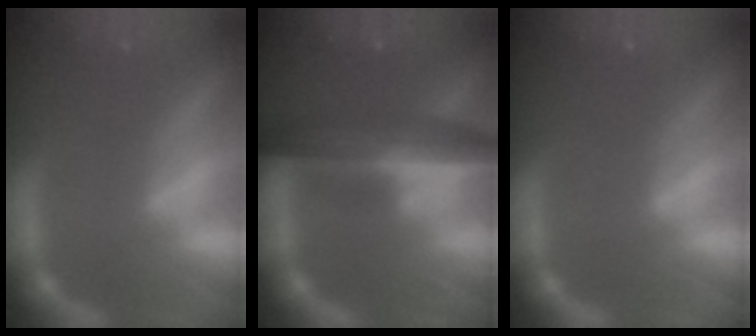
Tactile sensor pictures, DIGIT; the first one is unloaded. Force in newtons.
{"total": 8.0}
{"total": 0.0}